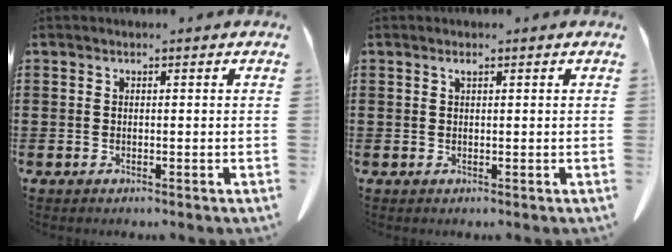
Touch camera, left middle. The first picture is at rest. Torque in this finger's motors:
{"motor_torque": [0.08, 0.20, 0.01, 0.03]}